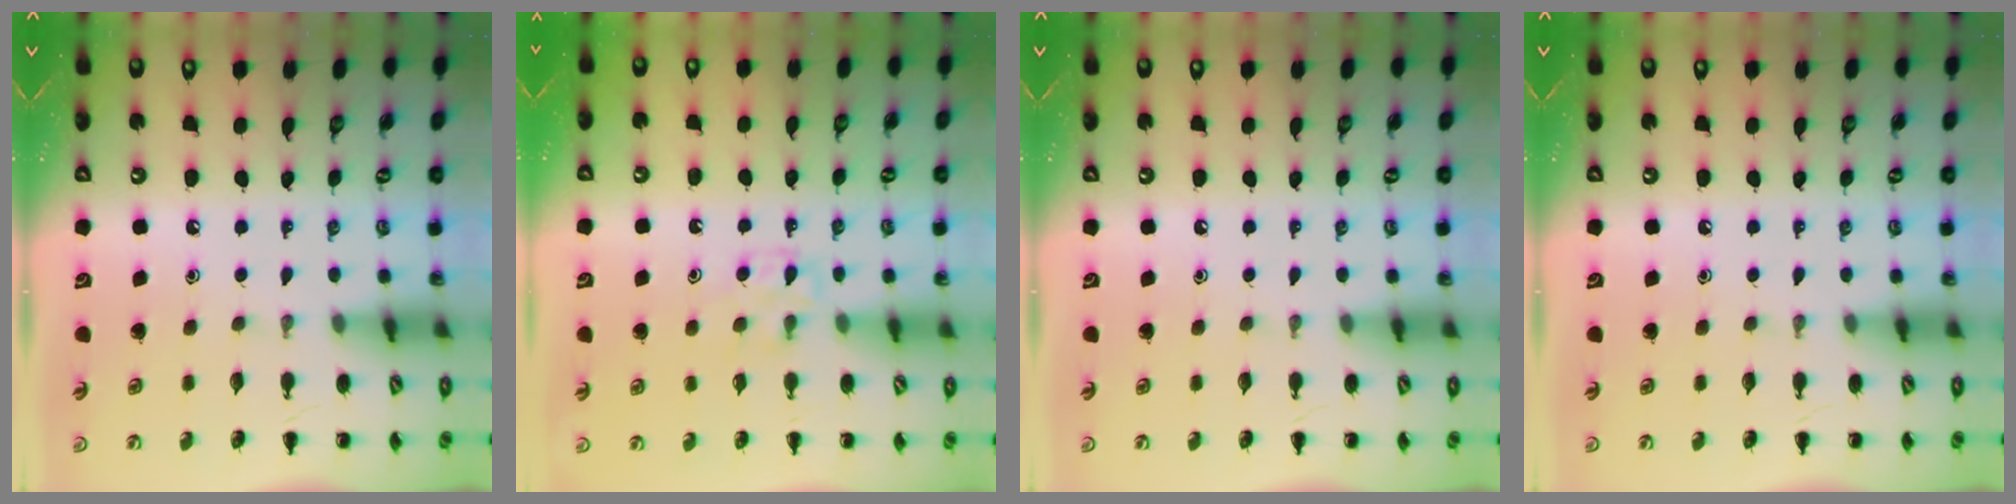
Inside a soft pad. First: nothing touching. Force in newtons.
{"total": 5.2, "press": 4.9, "slide": 1.7}
{"total": 0.0}
{"total": 0.0}